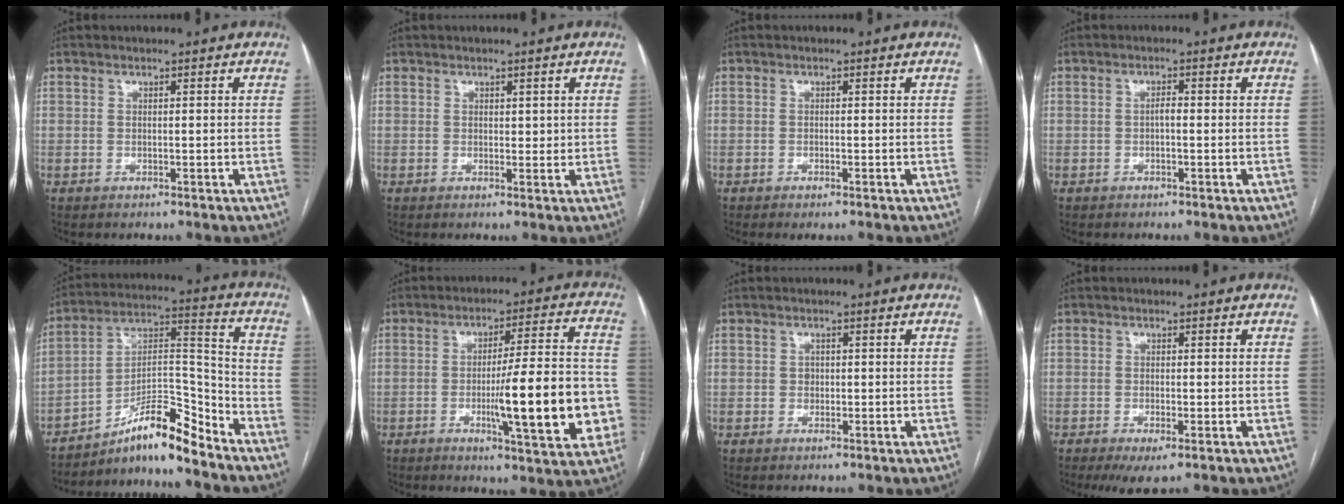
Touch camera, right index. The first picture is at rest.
{"total": 1.3, "force": [0.6, 0.9, 0.8], "torque": [-0.006, -0.002, 0.010]}
{"total": 1.1, "force": [-0.7, 0.1, 0.8], "torque": [-0.014, -0.002, -0.011]}
{"total": 1.2, "force": [-0.2, 0.4, 1.1], "torque": [-0.018, 0.004, -0.006]}
{"total": 12.1, "force": [-10.2, 1.2, 6.3], "torque": [-0.106, 0.033, -0.172]}
{"total": 16.4, "force": [-3.6, 2.3, 15.9], "torque": [-0.224, 0.007, -0.048]}
{"total": 1.1, "force": [-0.1, 1.0, 0.5], "torque": [-0.005, 0.003, 0.000]}
{"total": 3.8, "force": [-1.9, 0.8, 3.1], "torque": [-0.049, -0.009, -0.028]}